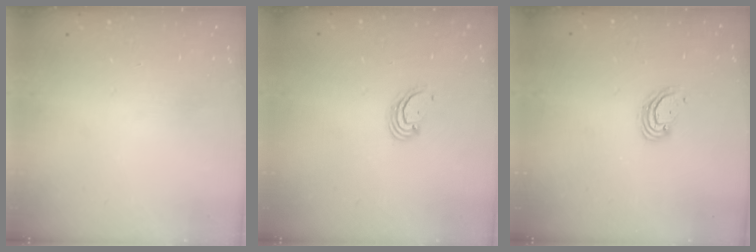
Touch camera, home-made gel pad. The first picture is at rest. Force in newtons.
{"total": 2.6, "press": 2.6, "slide": 0.3}
{"total": 3.9, "press": 3.8, "slide": 0.4}